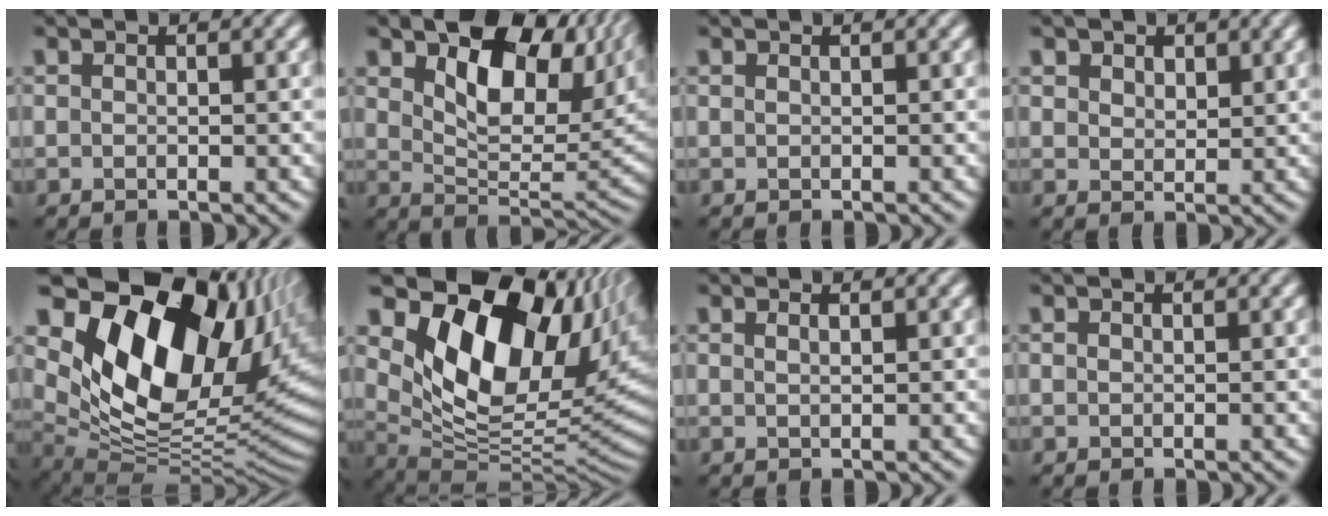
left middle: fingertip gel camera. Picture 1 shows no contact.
{"total": 11.0, "force": [4.1, 6.2, 8.1], "torque": [-0.119, -0.007, 0.077]}
{"total": 0.0}
{"total": 2.9, "force": [2.0, 1.9, 1.0], "torque": [-0.026, 0.003, 0.030]}
{"total": 17.8, "force": [7.9, 10.6, 12.0], "torque": [-0.205, 0.011, 0.145]}
{"total": 16.1, "force": [7.2, 9.4, 10.8], "torque": [-0.172, 0.020, 0.127]}
{"total": 0.5, "force": [0.4, 0.1, 0.3], "torque": [-0.003, 0.002, 0.008]}
{"total": 0.0}